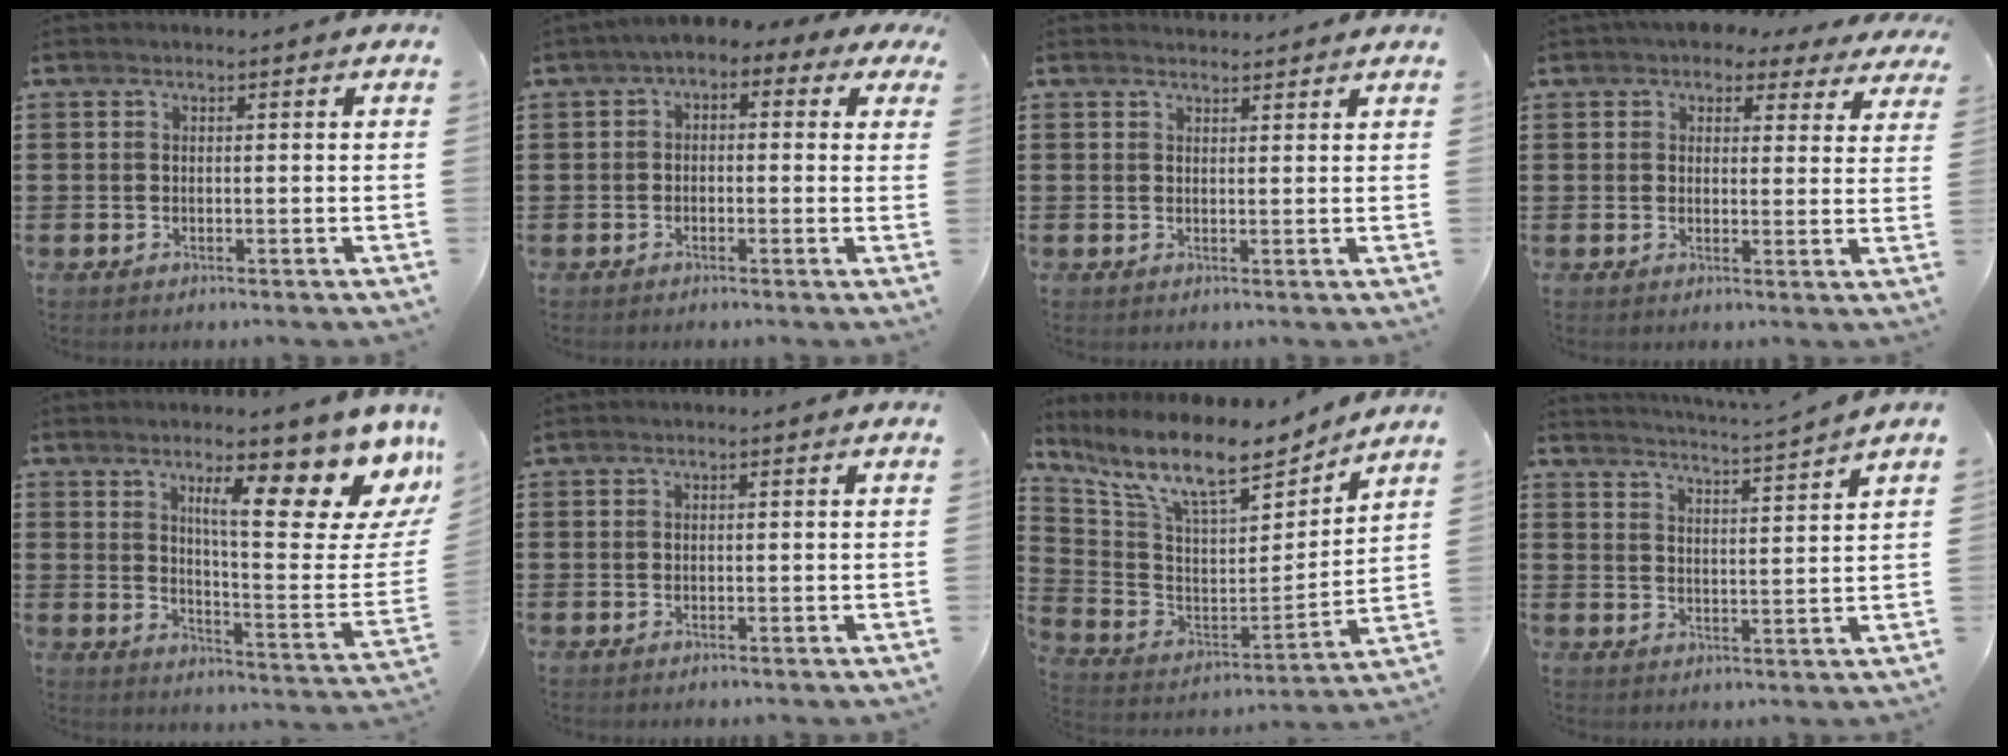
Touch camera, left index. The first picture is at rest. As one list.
[{"total": 2.2, "force": [-1.5, 0.9, 1.3], "torque": [-0.025, 0.006, -0.035]}, {"total": 1.5, "force": [1.5, 0.2, 0.0], "torque": [-0.004, 0.002, 0.030]}, {"total": 3.9, "force": [3.2, 1.8, 1.3], "torque": [-0.033, -0.005, 0.055]}, {"total": 14.8, "force": [9.0, 3.3, 11.2], "torque": [-0.171, -0.065, 0.140]}, {"total": 0.0}, {"total": 12.4, "force": [9.7, 2.7, 7.2], "torque": [-0.172, -0.062, 0.165]}, {"total": 3.4, "force": [3.2, -1.1, 0.7], "torque": [-0.027, -0.025, 0.050]}]